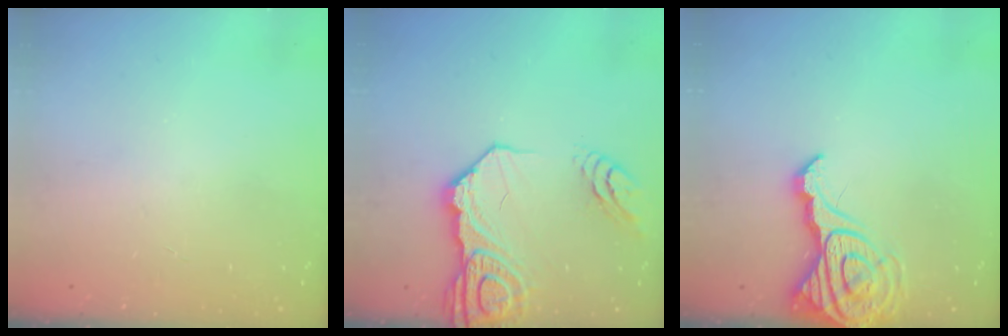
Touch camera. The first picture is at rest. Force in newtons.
{"total": 18.1, "press": 18.0, "slide": 1.9}
{"total": 13.7, "press": 13.7, "slide": 1.3}